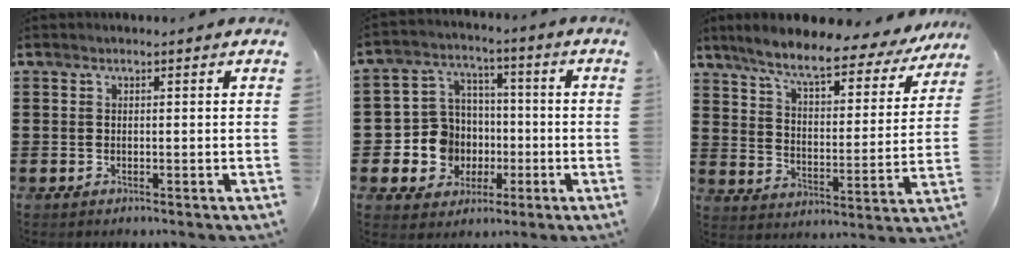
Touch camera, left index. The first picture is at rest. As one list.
[{"total": 8.9, "force": [-1.1, 8.6, 1.9], "torque": [-0.082, 0.009, -0.011]}, {"total": 8.1, "force": [6.7, 0.6, 4.5], "torque": [-0.105, -0.039, 0.107]}]